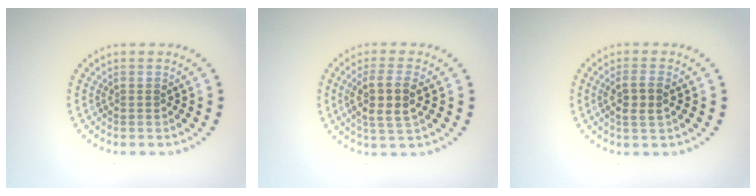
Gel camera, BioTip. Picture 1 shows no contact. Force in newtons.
{"total": 3.6, "press": 3.4, "slide": 1.4}
{"total": 2.3, "press": 2.2, "slide": 0.8}